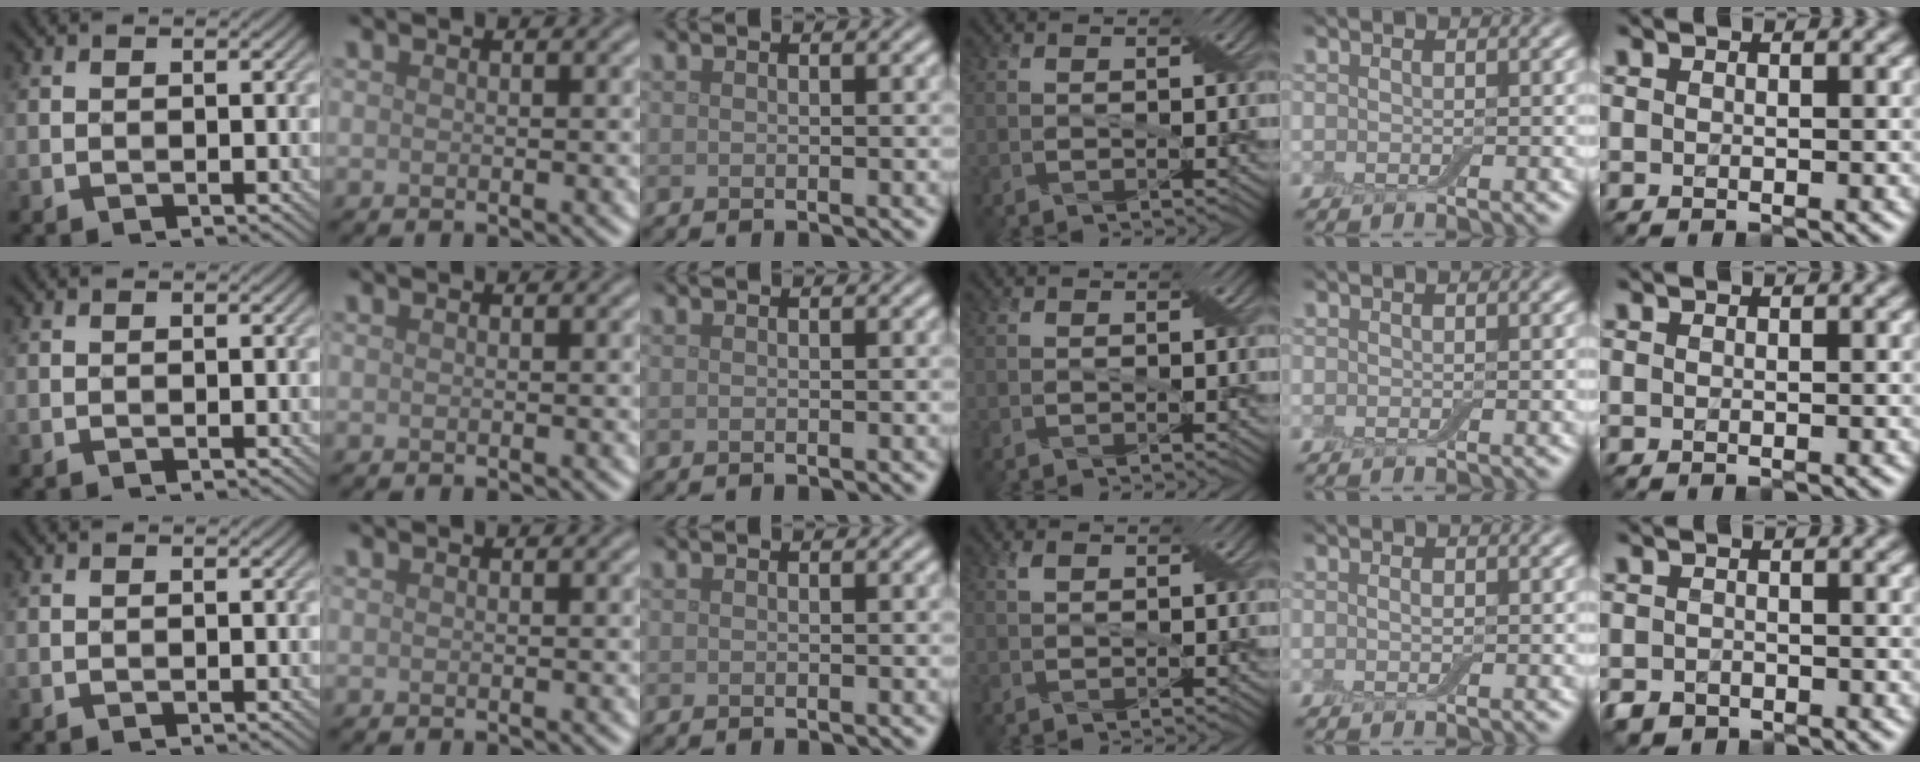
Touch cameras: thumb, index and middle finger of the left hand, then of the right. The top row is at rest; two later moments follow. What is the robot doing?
{"motion": "fold", "object": "apron"}